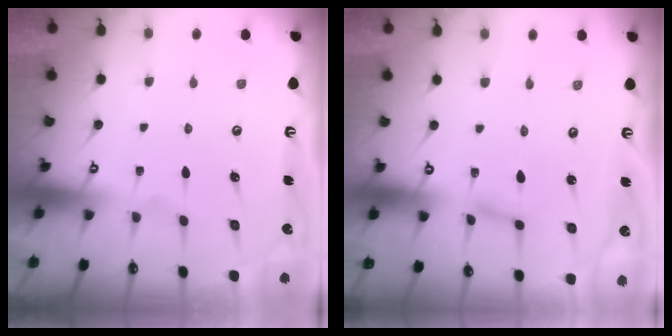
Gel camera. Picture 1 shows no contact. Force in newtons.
{"total": 1.6, "press": 1.6, "slide": 0.2}